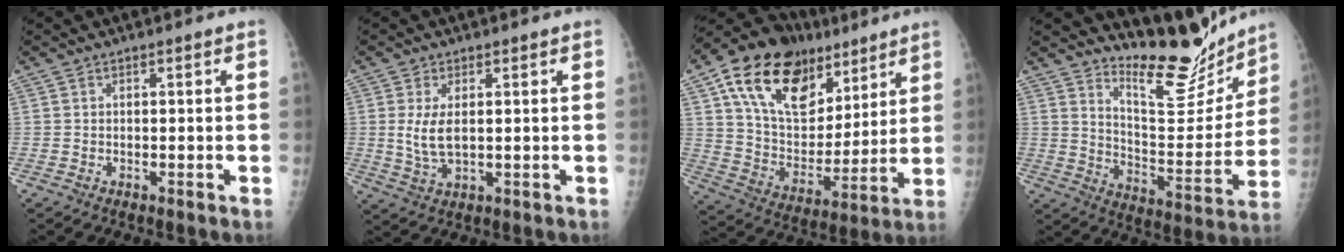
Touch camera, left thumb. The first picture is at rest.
{"total": 5.3, "force": [0.7, 2.5, 4.6], "torque": [-0.096, -0.011, 0.019]}
{"total": 23.9, "force": [12.9, 14.4, 14.0], "torque": [-0.209, -0.028, 0.227]}
{"total": 16.5, "force": [14.7, 4.0, 6.2], "torque": [-0.055, -0.128, 0.232]}